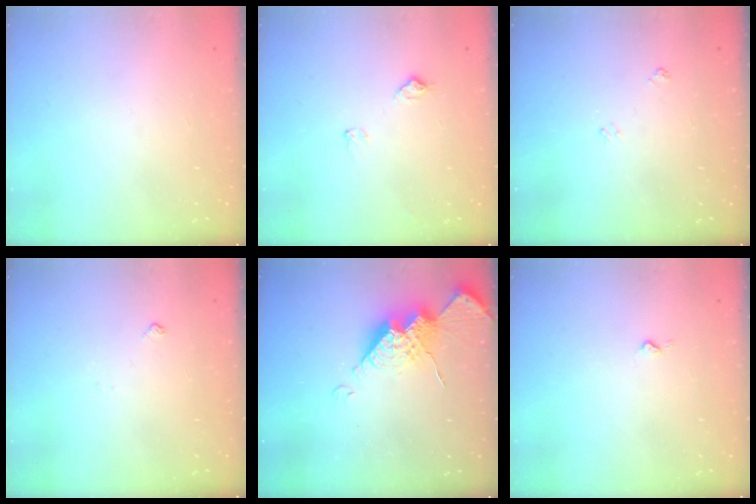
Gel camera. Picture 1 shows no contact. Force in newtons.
{"total": 6.5, "press": 6.4, "slide": 0.7}
{"total": 3.7, "press": 3.7, "slide": 0.6}
{"total": 3.8, "press": 3.8, "slide": 0.7}
{"total": 14.7, "press": 14.6, "slide": 1.1}
{"total": 2.7, "press": 2.7, "slide": 0.4}